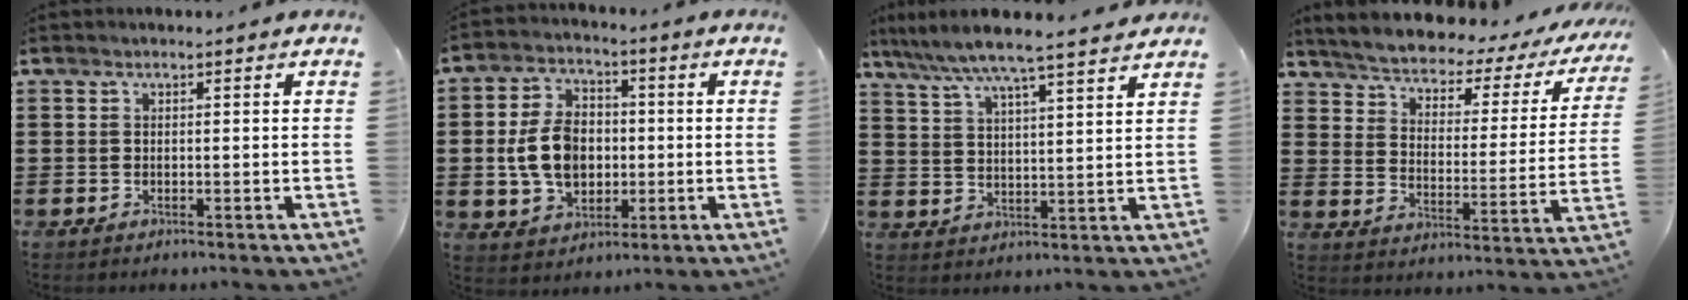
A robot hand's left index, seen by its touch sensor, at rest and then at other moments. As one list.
[{"total": 9.3, "force": [-0.5, 6.6, 6.5], "torque": [-0.144, 0.008, -0.012]}, {"total": 6.3, "force": [5.7, -0.6, 2.7], "torque": [-0.075, -0.032, 0.097]}, {"total": 3.4, "force": [3.2, 0.4, 1.1], "torque": [-0.043, -0.032, 0.043]}]